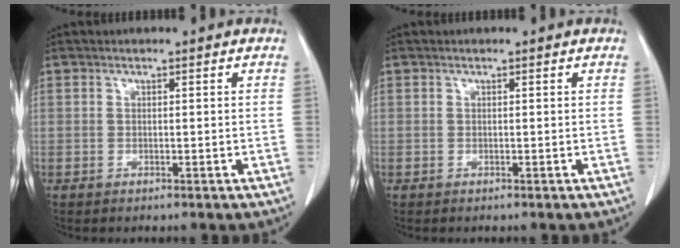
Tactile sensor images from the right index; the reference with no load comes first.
{"total": 0.0}